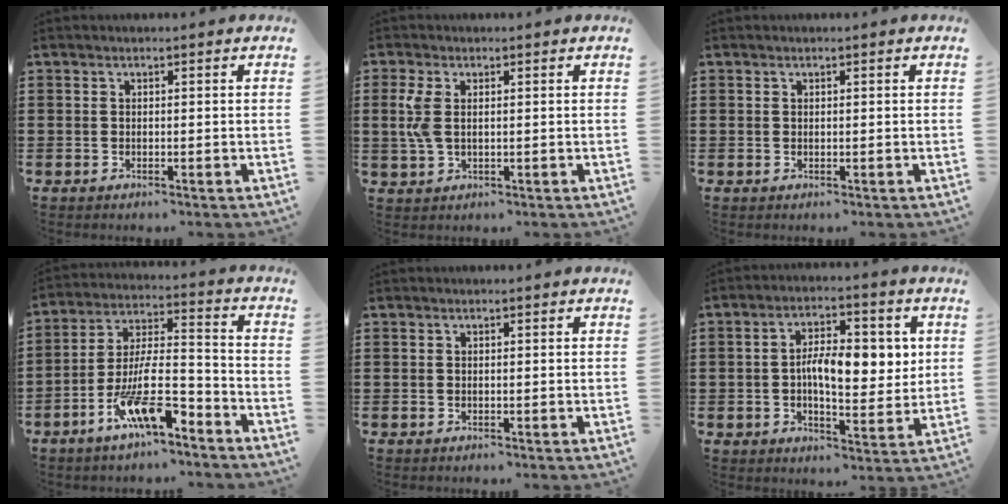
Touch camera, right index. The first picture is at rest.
{"total": 4.4, "force": [0.5, 2.2, 3.7], "torque": [-0.100, 0.000, 0.002]}
{"total": 0.0}
{"total": 12.2, "force": [-7.6, 3.0, 9.0], "torque": [-0.179, 0.011, -0.143]}
{"total": 0.0}
{"total": 8.5, "force": [1.0, 4.3, 7.3], "torque": [-0.109, 0.002, 0.010]}